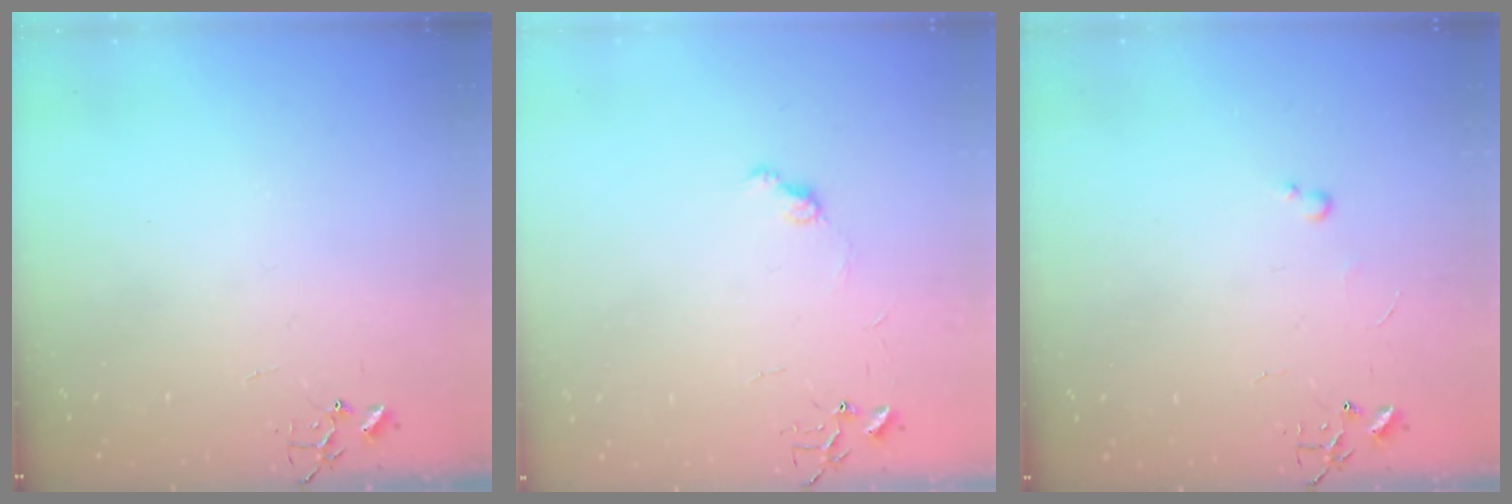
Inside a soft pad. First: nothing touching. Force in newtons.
{"total": 5.8, "press": 5.7, "slide": 0.6}
{"total": 2.4, "press": 2.3, "slide": 0.4}